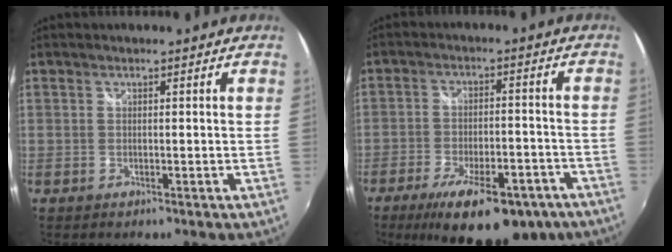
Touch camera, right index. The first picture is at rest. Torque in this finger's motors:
{"motor_torque": [1.32, -0.82, 0.51, 0.16]}